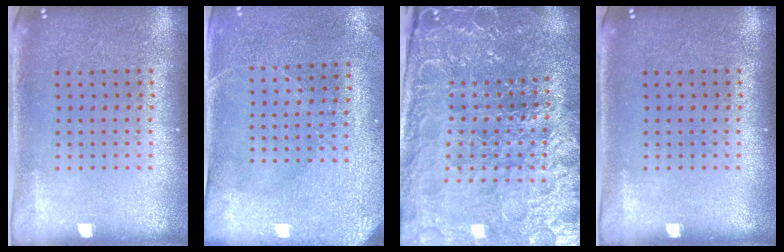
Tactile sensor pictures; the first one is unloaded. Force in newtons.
{"total": 2.9, "press": 2.7, "slide": 1.0}
{"total": 4.7, "press": 4.5, "slide": 1.2}
{"total": 0.0}